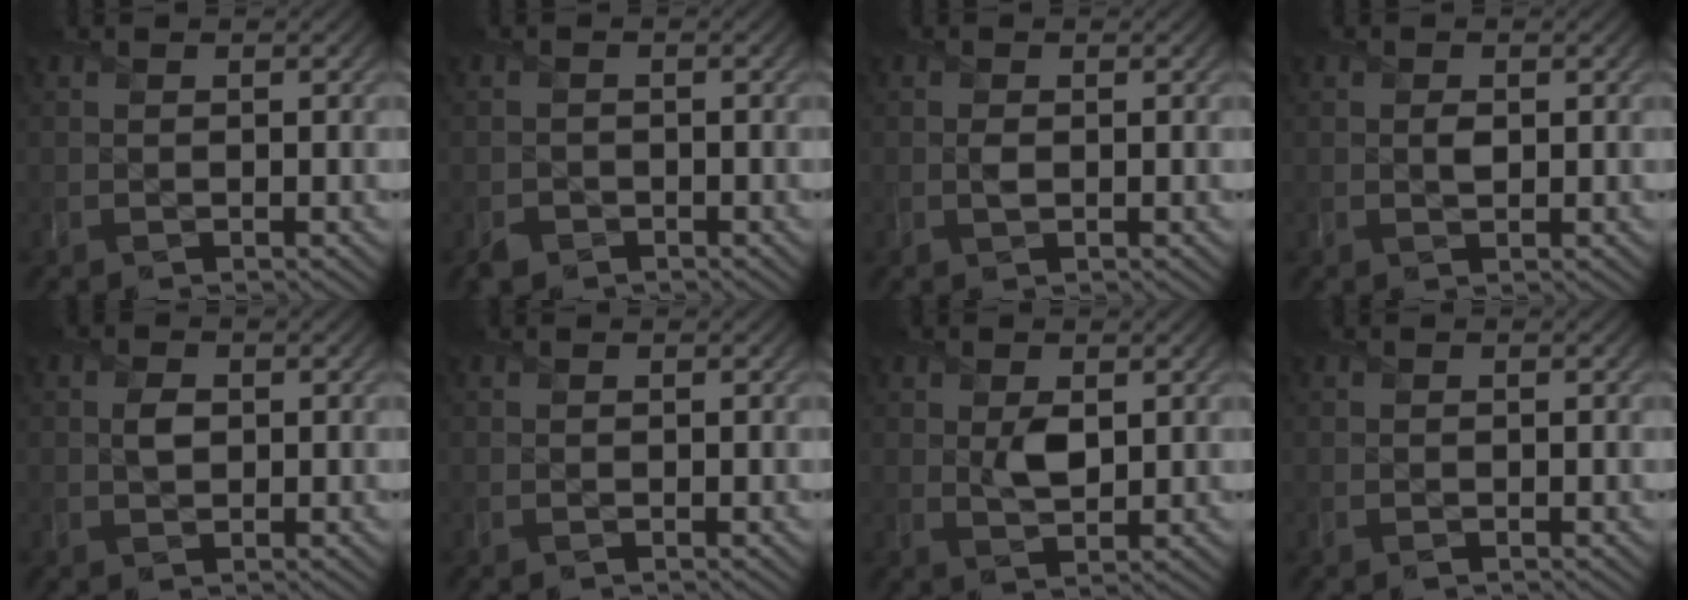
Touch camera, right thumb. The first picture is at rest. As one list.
[{"total": 1.6, "force": [-1.2, 1.0, 0.1], "torque": [0.001, -0.002, -0.027]}, {"total": 0.8, "force": [0.1, 0.5, 0.6], "torque": [-0.014, 0.001, 0.002]}, {"total": 1.1, "force": [0.1, 0.8, 0.8], "torque": [-0.013, -0.001, 0.002]}, {"total": 1.7, "force": [0.3, 1.2, 1.1], "torque": [-0.024, 0.001, 0.004]}, {"total": 0.0}, {"total": 3.0, "force": [0.8, 1.8, 2.3], "torque": [-0.050, -0.005, 0.019]}, {"total": 0.0}]